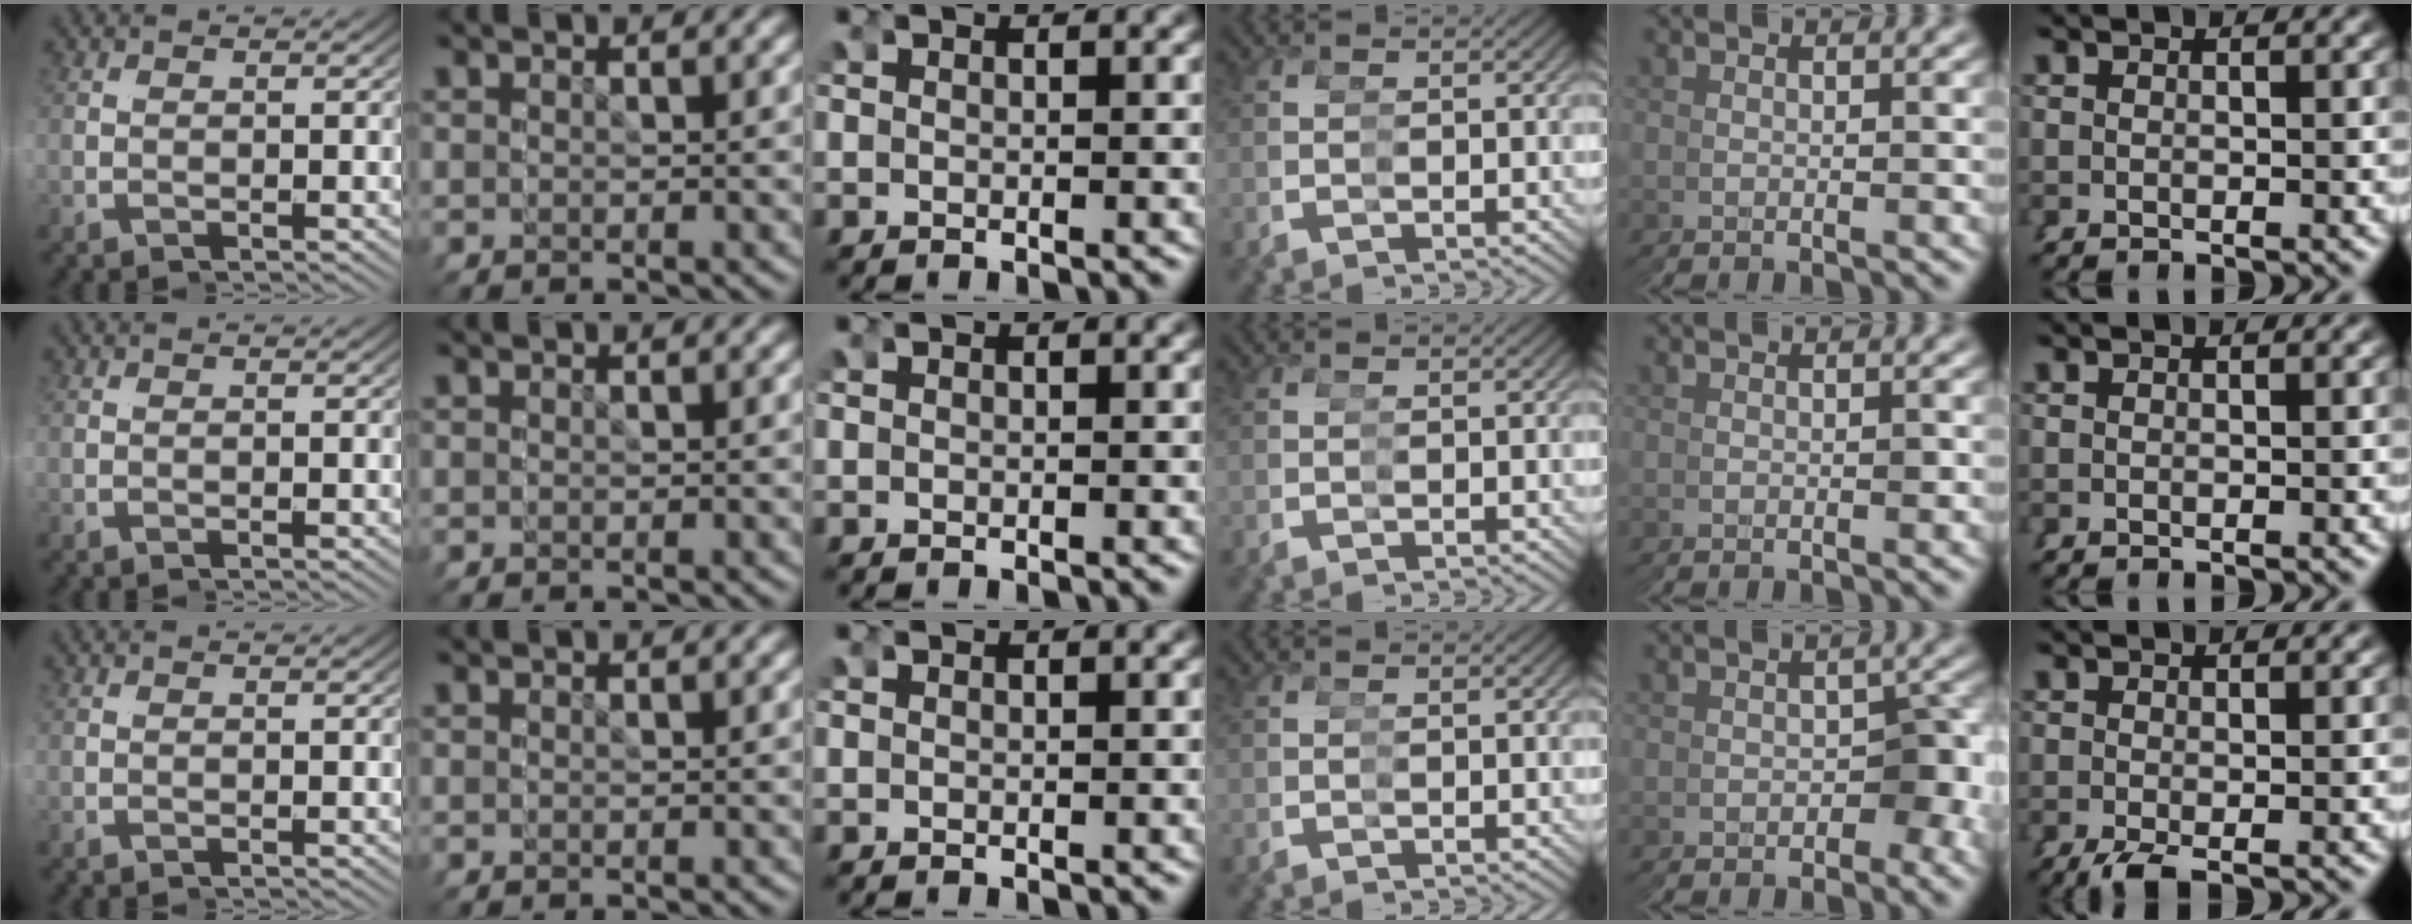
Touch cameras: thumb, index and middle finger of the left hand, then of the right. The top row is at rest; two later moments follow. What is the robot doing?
{"motion": "grasp_and_lifting", "object": "stress ball aka squeeze ball"}